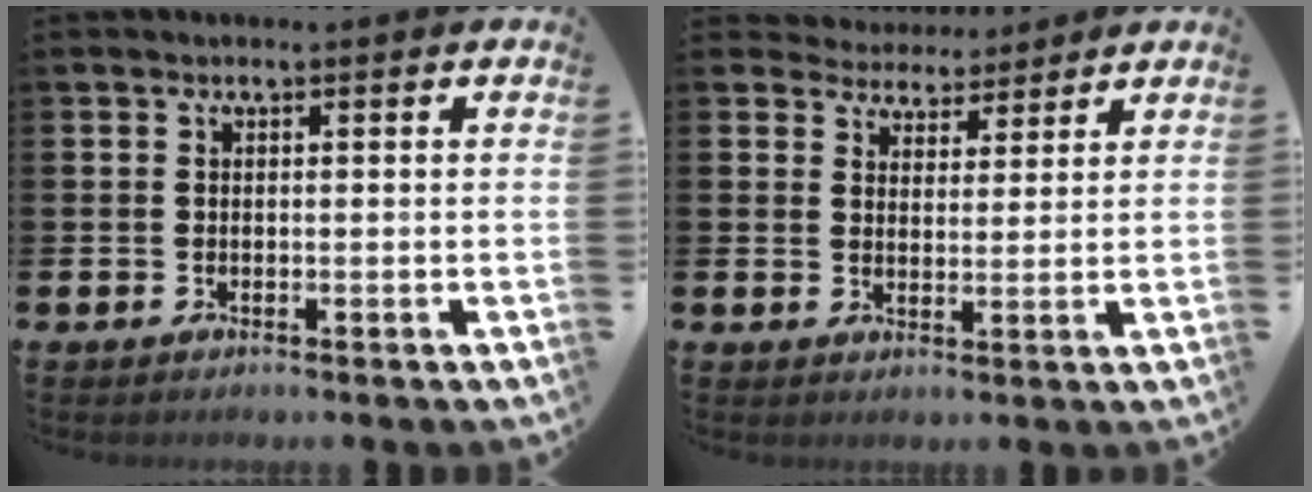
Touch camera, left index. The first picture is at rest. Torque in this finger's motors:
{"motor_torque": [0.18, -0.35, -0.29, -0.02]}